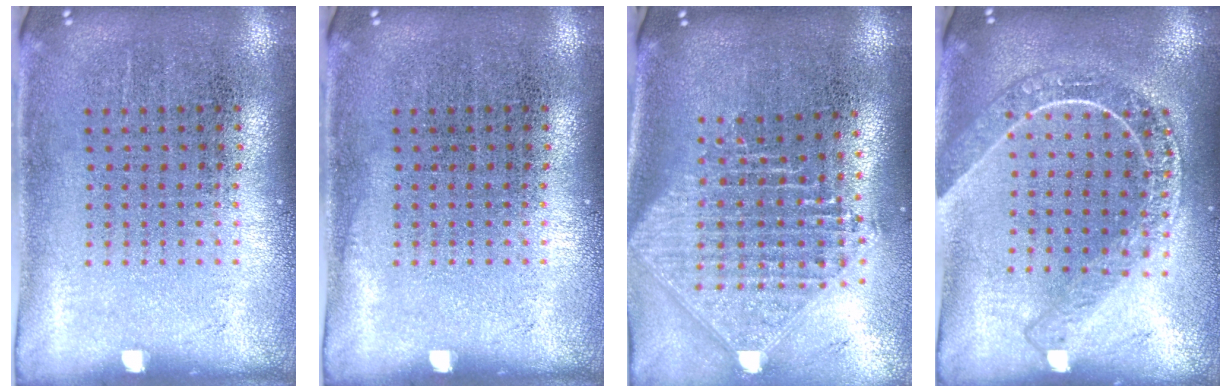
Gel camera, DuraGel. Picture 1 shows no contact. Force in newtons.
{"total": 0.0}
{"total": 2.4, "press": 1.9, "slide": 1.5}
{"total": 2.0, "press": 1.7, "slide": 1.0}